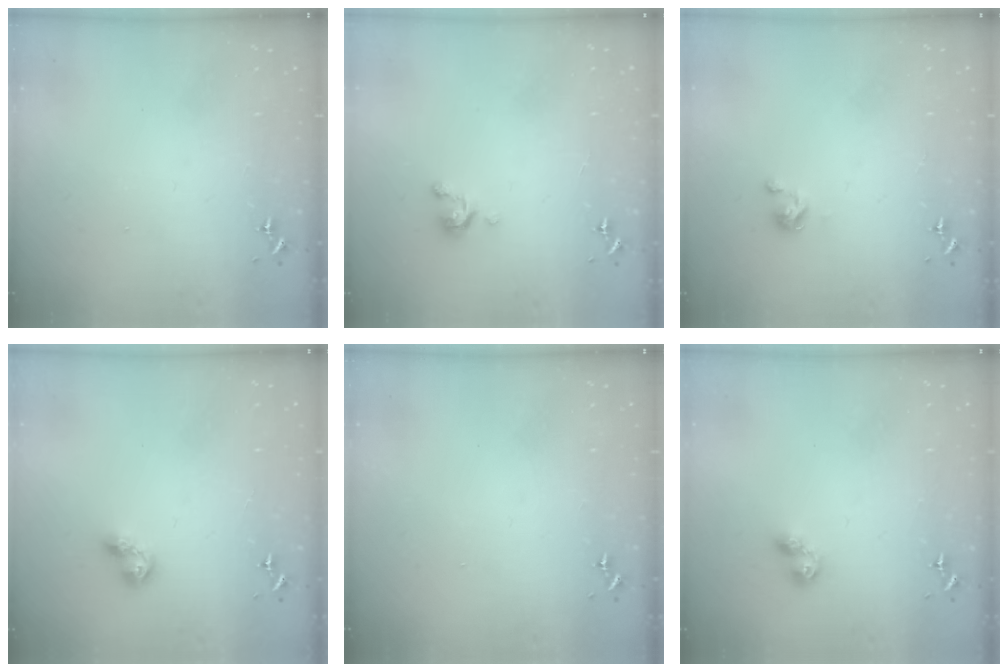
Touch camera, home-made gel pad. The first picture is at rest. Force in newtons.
{"total": 3.8, "press": 3.8, "slide": 0.3}
{"total": 2.7, "press": 2.7, "slide": 0.3}
{"total": 6.9, "press": 6.8, "slide": 0.9}
{"total": 0.0}
{"total": 4.3, "press": 4.3, "slide": 0.4}